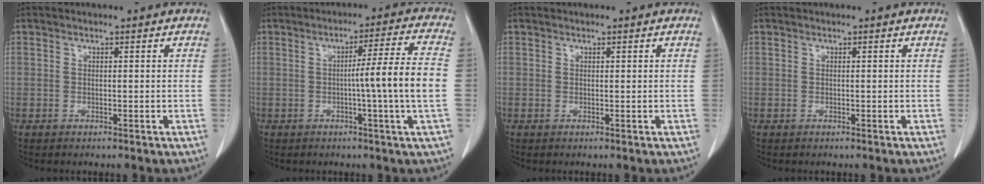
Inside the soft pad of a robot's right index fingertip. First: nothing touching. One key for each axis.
{"total": 9.5, "fx": -1.1, "fy": -2.0, "fz": 9.2, "tx": -0.135, "ty": 0.001, "tz": -0.015}
{"total": 0.0}
{"total": 0.0}